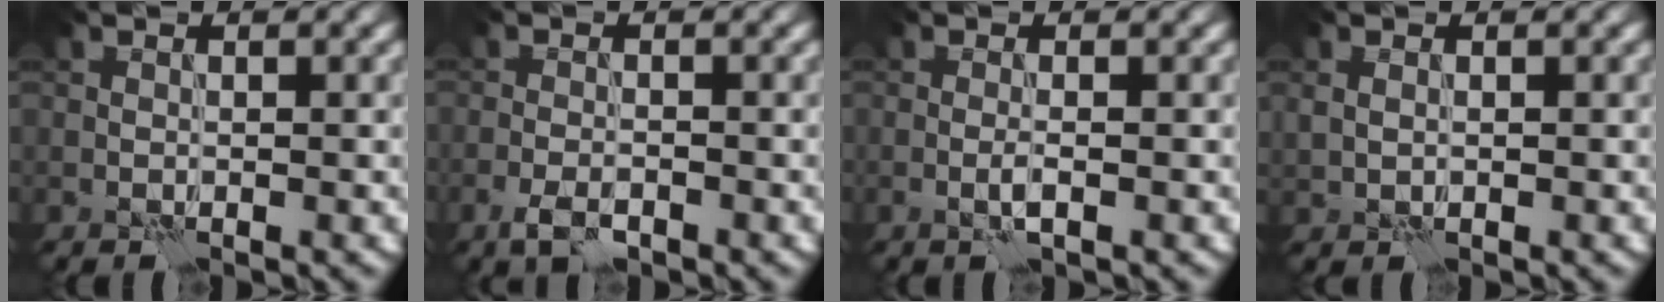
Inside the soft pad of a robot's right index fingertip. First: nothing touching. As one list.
[{"total": 2.0, "force": [-1.3, 0.9, 1.3], "torque": [-0.030, -0.002, -0.029]}, {"total": 0.9, "force": [-0.1, 0.1, 0.9], "torque": [-0.020, 0.000, -0.007]}, {"total": 0.8, "force": [0.4, 0.7, 0.3], "torque": [-0.006, -0.002, 0.009]}]